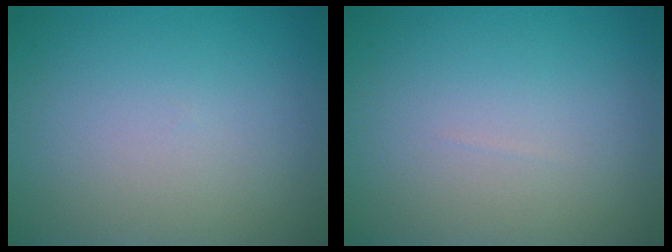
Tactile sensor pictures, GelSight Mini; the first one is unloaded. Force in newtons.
{"total": 0.0}